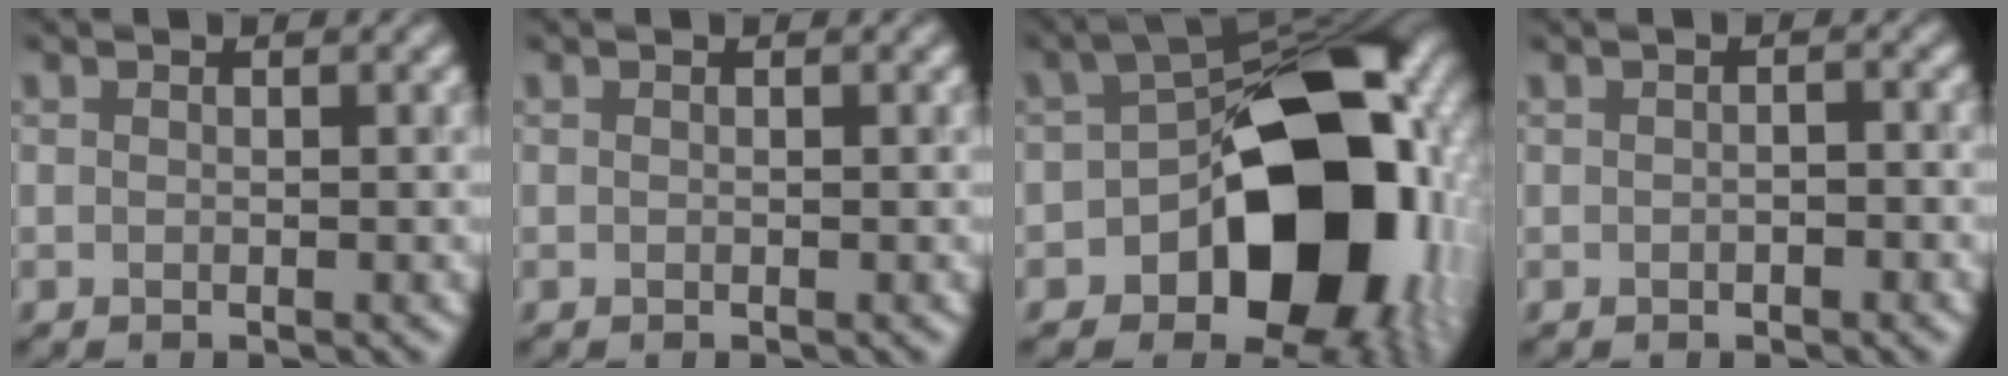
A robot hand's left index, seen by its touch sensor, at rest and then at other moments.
{"total": 0.0}
{"total": 18.0, "force": [-4.2, 12.0, 12.8], "torque": [-0.134, -0.013, -0.066]}
{"total": 0.8, "force": [-0.2, 0.3, 0.7], "torque": [-0.010, -0.002, -0.004]}